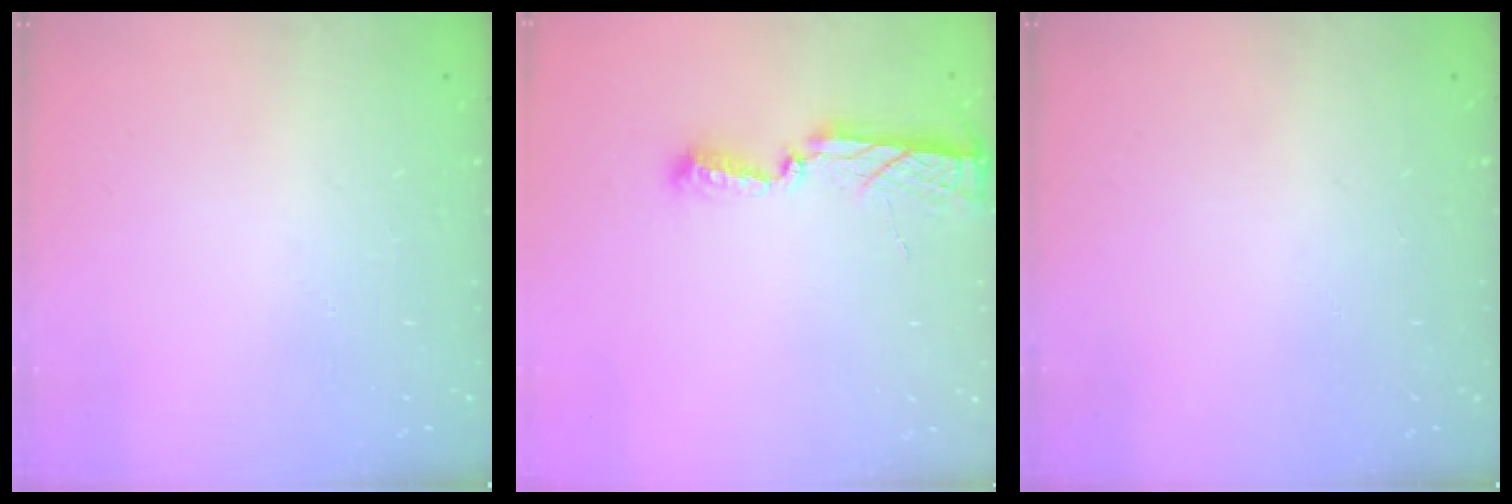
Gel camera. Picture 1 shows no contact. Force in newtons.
{"total": 8.1, "press": 8.0, "slide": 0.5}
{"total": 0.0}